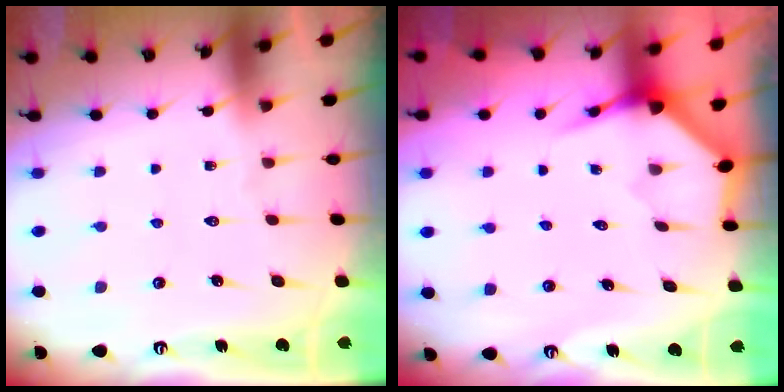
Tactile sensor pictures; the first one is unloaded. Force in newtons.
{"total": 3.8, "press": 3.8, "slide": 0.1}